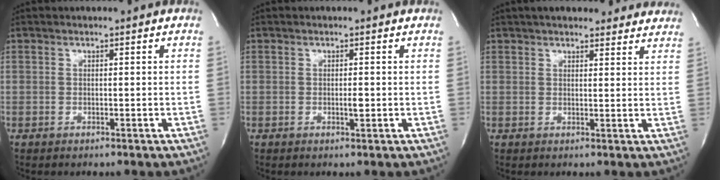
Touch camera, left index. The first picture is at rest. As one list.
[{"total": 1.0, "force": [-0.1, 0.2, 1.0], "torque": [-0.016, -0.001, -0.001]}, {"total": 15.0, "force": [13.3, 3.9, 5.7], "torque": [-0.061, 0.027, 0.160]}]